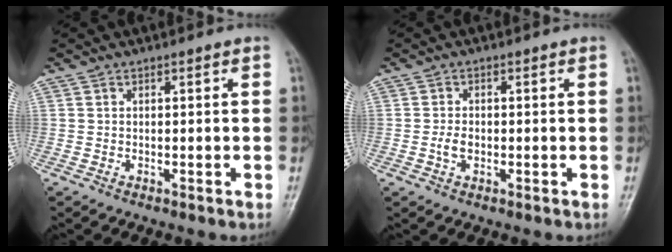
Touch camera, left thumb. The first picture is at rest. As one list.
[{"total": 2.4, "force": [-0.4, 1.6, 1.7], "torque": [-0.029, 0.004, -0.010]}]